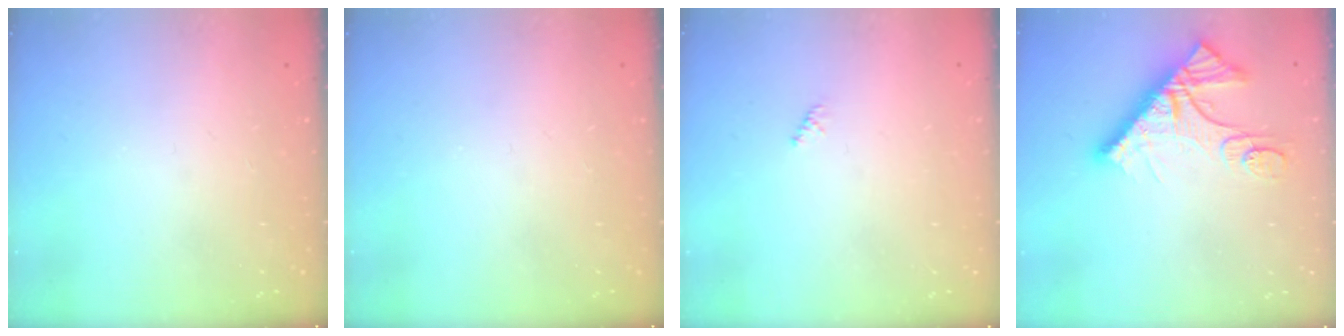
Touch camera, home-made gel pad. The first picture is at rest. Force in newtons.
{"total": 0.0}
{"total": 0.8, "press": 0.8, "slide": 0.3}
{"total": 12.7, "press": 12.7, "slide": 0.7}